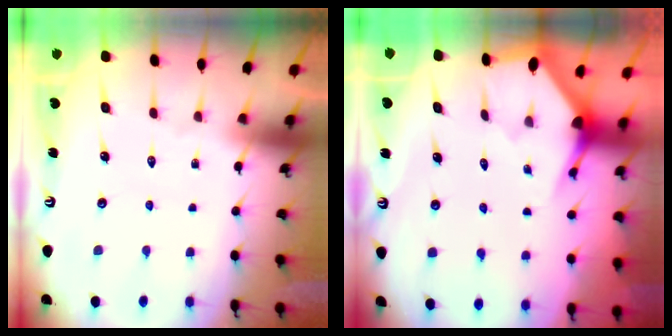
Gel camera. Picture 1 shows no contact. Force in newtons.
{"total": 3.1, "press": 3.1, "slide": 0.1}